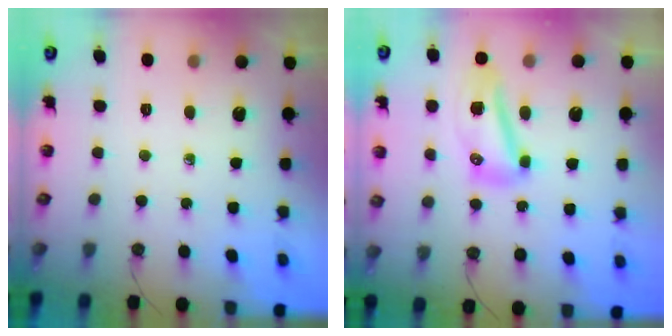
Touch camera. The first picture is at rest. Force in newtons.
{"total": 9.1, "press": 9.0, "slide": 1.1}